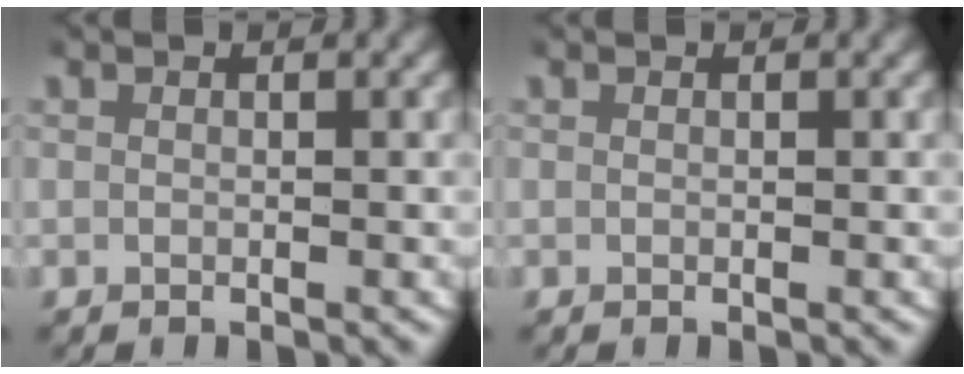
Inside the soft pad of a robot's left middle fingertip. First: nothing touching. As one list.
[{"total": 0.0}]